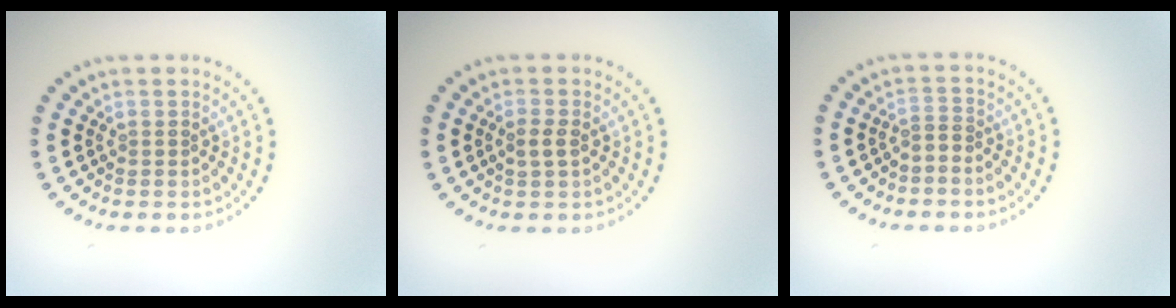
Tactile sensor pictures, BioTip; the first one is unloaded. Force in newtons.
{"total": 1.5, "press": 1.4, "slide": 0.2}
{"total": 1.1, "press": 0.6, "slide": 1.0}